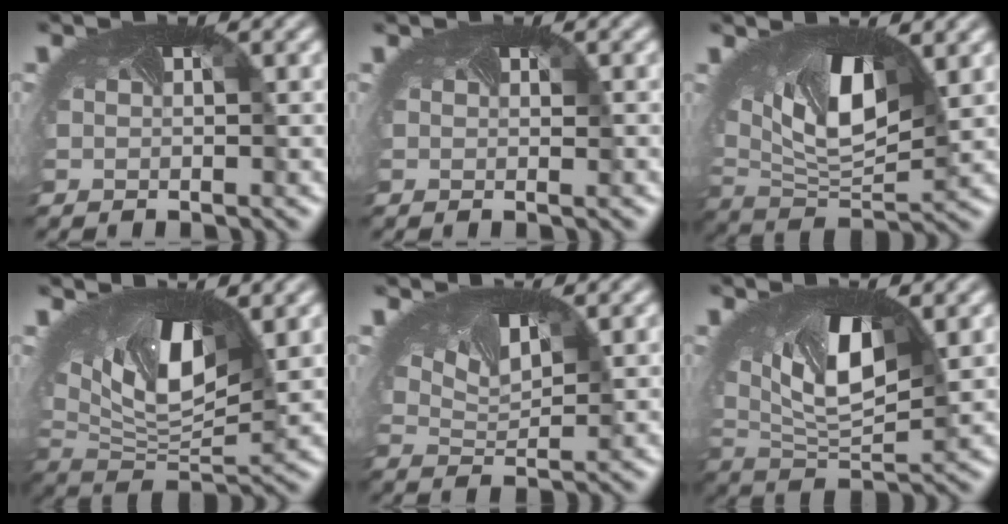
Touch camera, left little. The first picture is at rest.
{"total": 0.0}
{"total": 10.8, "force": [3.1, 5.1, 9.0], "torque": [-0.167, -0.015, 0.055]}
{"total": 11.4, "force": [3.8, 5.3, 9.3], "torque": [-0.175, -0.007, 0.063]}
{"total": 5.6, "force": [3.7, 2.4, 3.4], "torque": [-0.081, 0.006, 0.069]}
{"total": 9.8, "force": [2.8, 4.6, 8.2], "torque": [-0.153, -0.014, 0.047]}